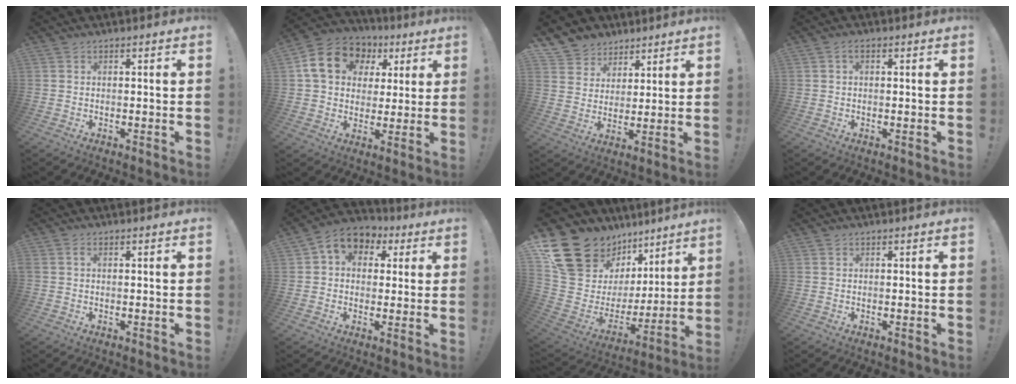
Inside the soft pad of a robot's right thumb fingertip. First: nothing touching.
{"total": 16.4, "force": [6.3, 12.6, 8.3], "torque": [-0.129, -0.009, 0.129]}
{"total": 7.5, "force": [4.8, 5.7, 0.3], "torque": [-0.013, -0.040, 0.099]}
{"total": 1.9, "force": [0.4, 1.2, 1.4], "torque": [-0.021, 0.004, 0.005]}
{"total": 1.2, "force": [0.2, 0.5, 1.0], "torque": [-0.025, 0.007, 0.005]}
{"total": 7.8, "force": [2.4, 6.4, 3.8], "torque": [-0.055, -0.007, 0.050]}
{"total": 20.6, "force": [14.2, 11.9, 9.0], "torque": [-0.135, -0.113, 0.298]}
{"total": 0.0}